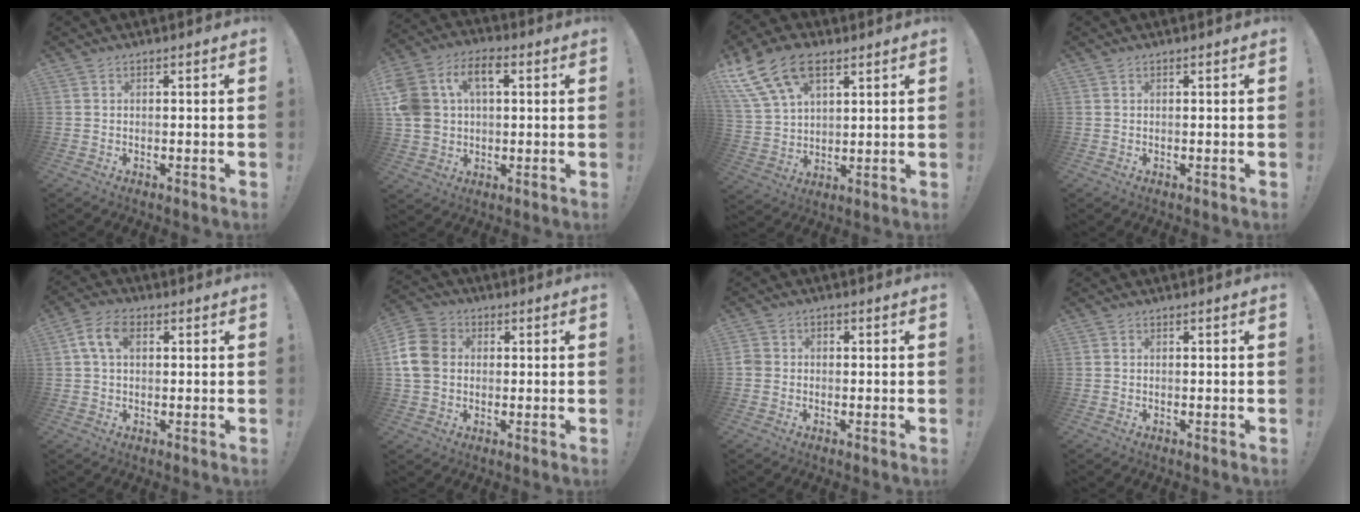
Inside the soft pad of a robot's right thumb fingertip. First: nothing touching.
{"total": 13.5, "force": [3.9, 9.9, 8.4], "torque": [-0.174, -0.002, 0.075]}
{"total": 16.0, "force": [8.6, 9.4, 9.6], "torque": [-0.194, -0.037, 0.163]}
{"total": 0.0}
{"total": 7.4, "force": [1.9, 4.5, 5.5], "torque": [-0.109, 0.013, 0.037]}
{"total": 11.1, "force": [0.8, 8.9, 6.5], "torque": [-0.134, 0.011, 0.018]}
{"total": 2.7, "force": [-1.0, 2.3, 1.1], "torque": [-0.022, 0.015, -0.016]}
{"total": 0.0}